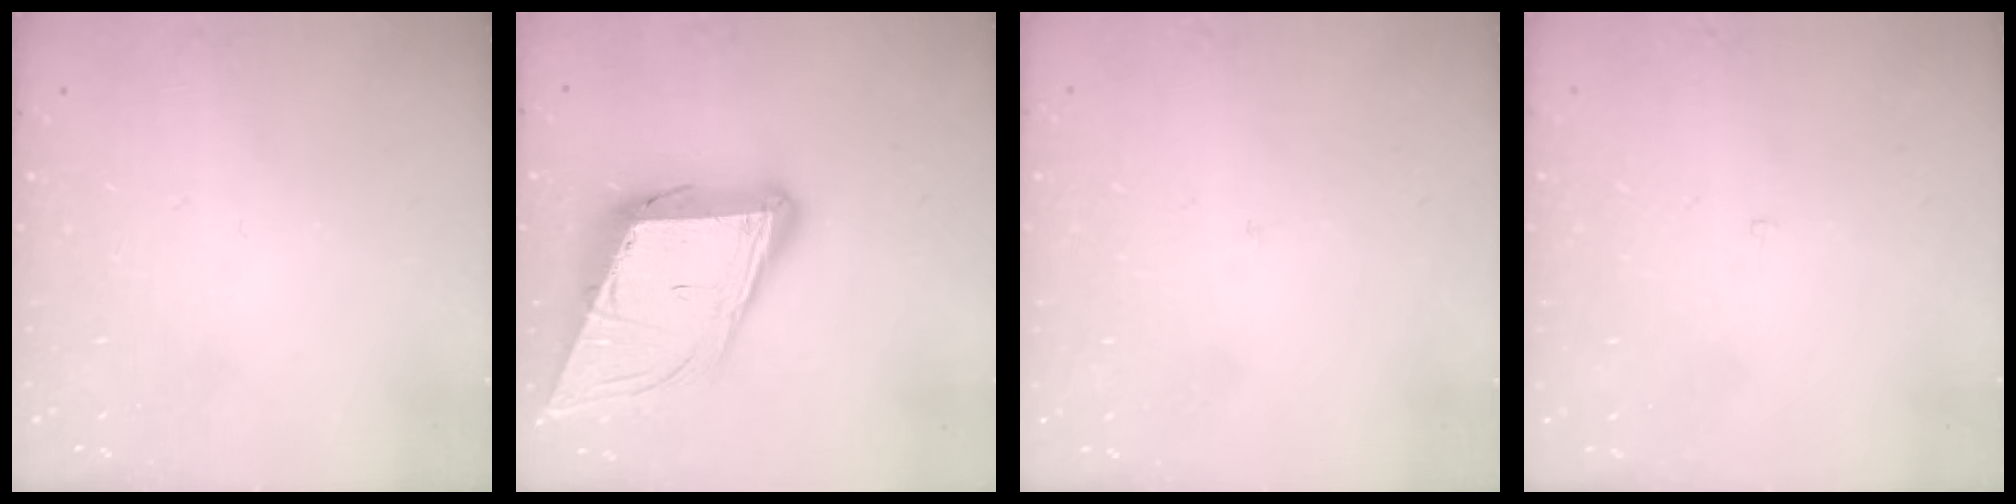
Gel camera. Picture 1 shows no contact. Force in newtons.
{"total": 17.7, "press": 17.2, "slide": 4.0}
{"total": 2.1, "press": 2.1, "slide": 0.1}
{"total": 1.9, "press": 1.9, "slide": 0.1}